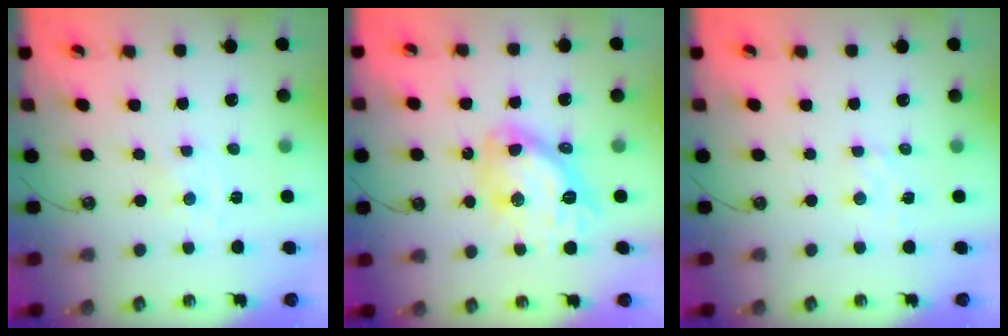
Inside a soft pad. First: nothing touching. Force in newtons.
{"total": 14.9, "press": 14.8, "slide": 1.6}
{"total": 3.2, "press": 3.2, "slide": 0.5}